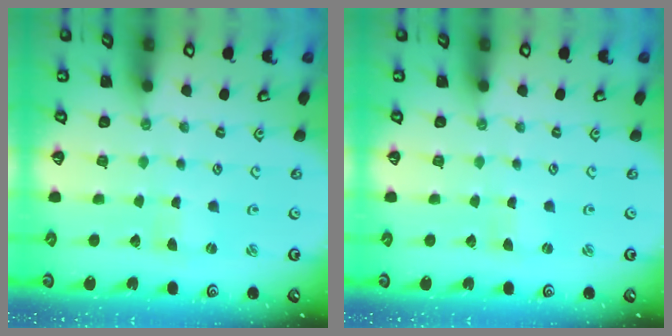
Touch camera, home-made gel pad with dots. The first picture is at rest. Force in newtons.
{"total": 1.1, "press": 1.1, "slide": 0.2}